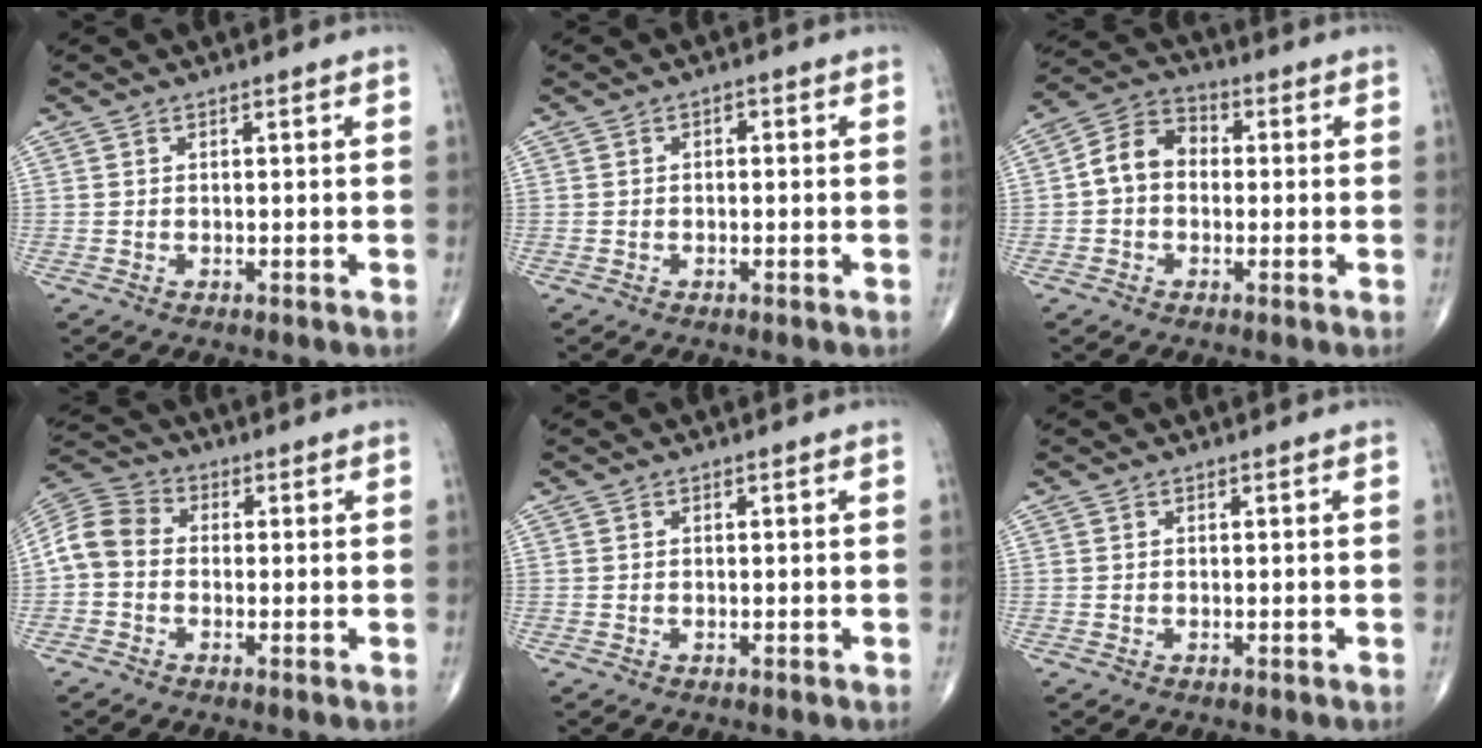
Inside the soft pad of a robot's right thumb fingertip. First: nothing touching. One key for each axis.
{"total": 1.1, "fx": 0.0, "fy": 0.7, "fz": 0.9, "tx": -0.007, "ty": 0.005, "tz": -0.004}
{"total": 7.8, "fx": -0.2, "fy": 6.1, "fz": 4.9, "tx": -0.073, "ty": 0.029, "tz": -0.019}
{"total": 7.6, "fx": -0.7, "fy": 5.9, "fz": 4.7, "tx": -0.083, "ty": 0.022, "tz": -0.031}
{"total": 0.0}
{"total": 0.0}